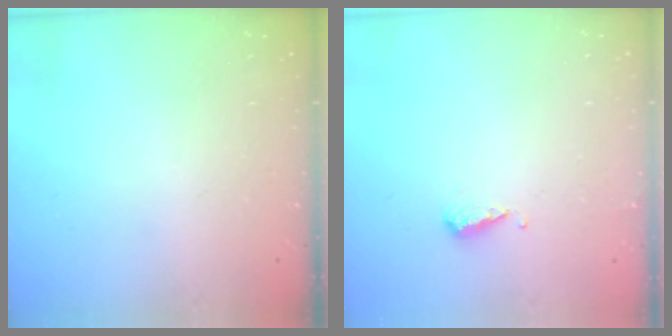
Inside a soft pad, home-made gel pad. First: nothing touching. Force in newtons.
{"total": 3.8, "press": 3.7, "slide": 0.3}